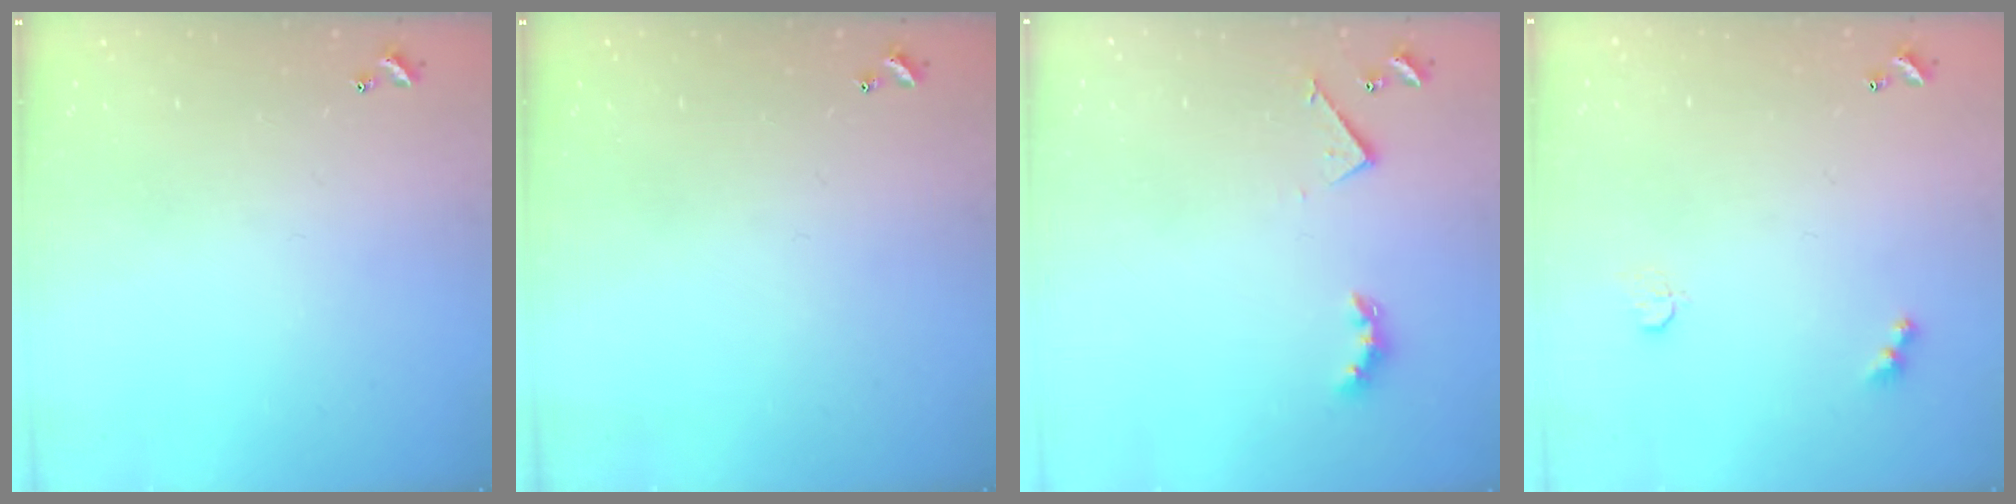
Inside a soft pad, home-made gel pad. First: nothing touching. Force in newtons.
{"total": 0.0}
{"total": 3.5, "press": 3.4, "slide": 0.7}
{"total": 2.9, "press": 2.8, "slide": 0.7}